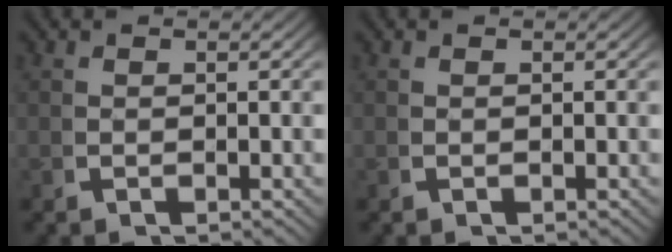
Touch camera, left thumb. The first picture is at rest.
{"total": 0.0}